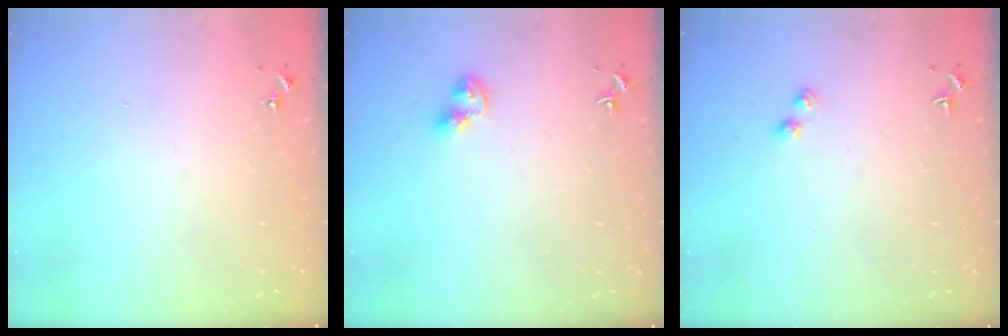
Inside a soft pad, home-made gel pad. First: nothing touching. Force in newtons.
{"total": 6.8, "press": 6.8, "slide": 0.5}
{"total": 2.8, "press": 2.7, "slide": 0.4}